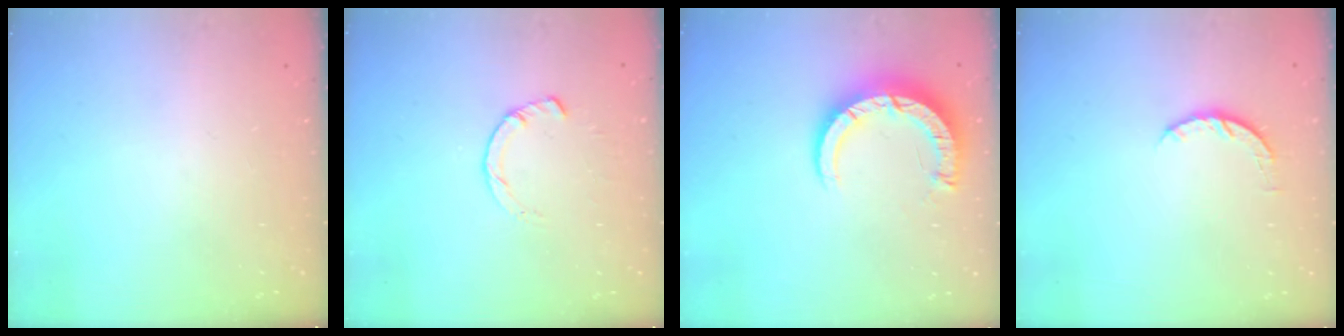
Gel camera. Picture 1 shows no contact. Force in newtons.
{"total": 3.0, "press": 3.0, "slide": 0.4}
{"total": 8.9, "press": 8.9, "slide": 0.9}
{"total": 5.0, "press": 4.9, "slide": 0.7}